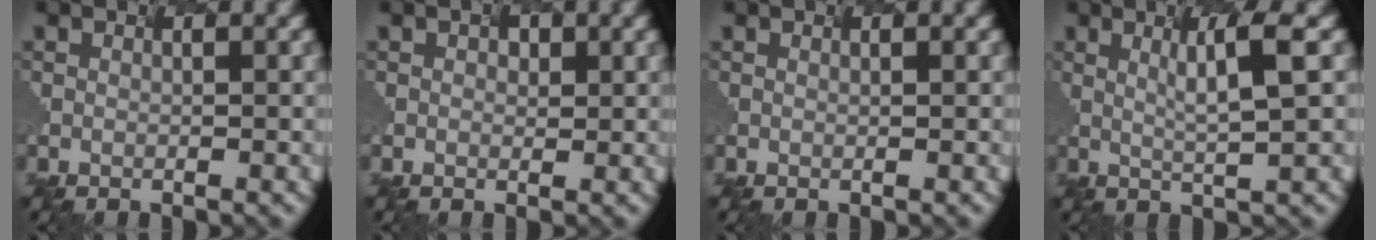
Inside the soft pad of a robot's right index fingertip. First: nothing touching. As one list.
[{"total": 0.9, "force": [-0.2, -0.5, -0.7], "torque": [-0.004, -0.007, 0.023]}, {"total": 0.0}, {"total": 2.6, "force": [0.5, -0.9, 2.4], "torque": [-0.073, -0.007, 0.042]}]